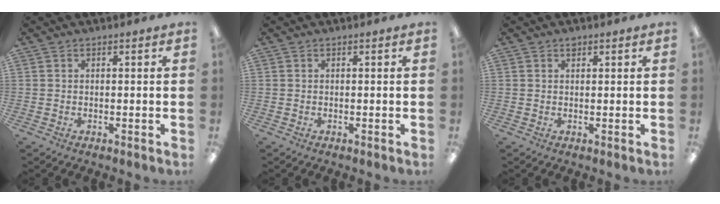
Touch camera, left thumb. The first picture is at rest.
{"total": 0.0}
{"total": 1.1, "force": [0.8, 0.5, 0.5], "torque": [-0.004, -0.004, 0.014]}